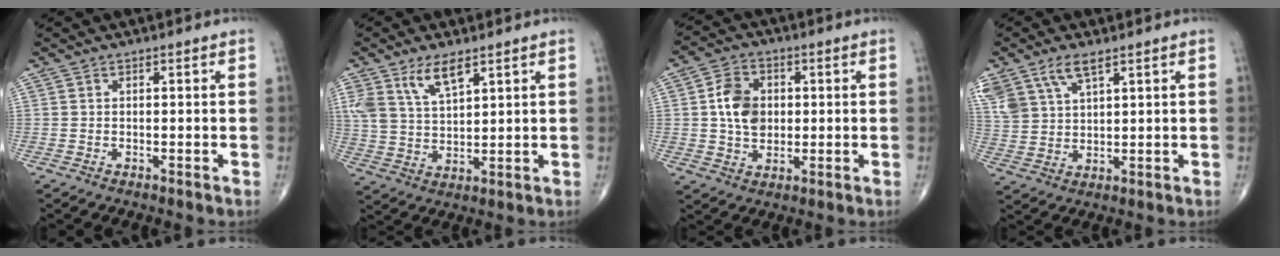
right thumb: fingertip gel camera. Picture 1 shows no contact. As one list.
[{"total": 7.9, "force": [4.9, 3.3, 5.3], "torque": [-0.100, -0.021, 0.102]}, {"total": 8.6, "force": [0.9, 6.5, 5.6], "torque": [-0.081, 0.002, 0.012]}, {"total": 9.5, "force": [5.8, 4.4, 6.0], "torque": [-0.126, -0.009, 0.123]}]